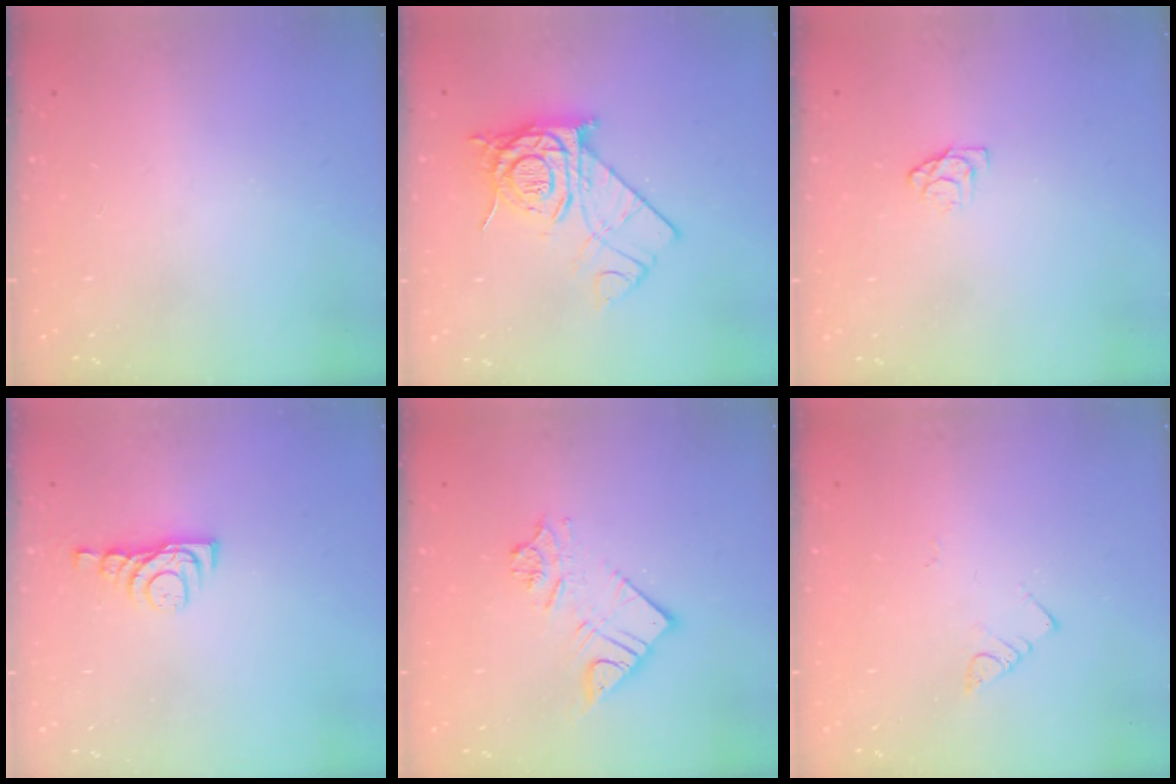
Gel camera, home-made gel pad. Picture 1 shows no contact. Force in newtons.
{"total": 14.2, "press": 14.1, "slide": 1.1}
{"total": 4.5, "press": 4.5, "slide": 0.3}
{"total": 5.0, "press": 4.9, "slide": 0.7}
{"total": 10.8, "press": 10.8, "slide": 1.1}
{"total": 2.7, "press": 2.6, "slide": 0.5}